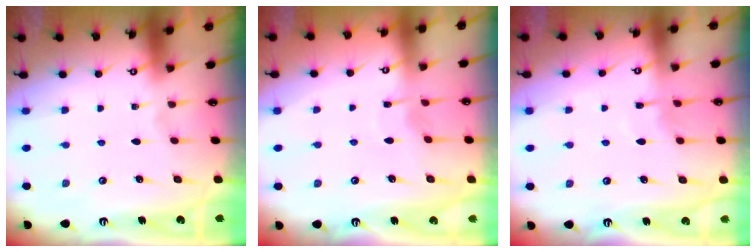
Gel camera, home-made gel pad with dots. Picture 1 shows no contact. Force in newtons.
{"total": 2.3, "press": 2.3, "slide": 0.3}
{"total": 4.7, "press": 4.6, "slide": 0.7}